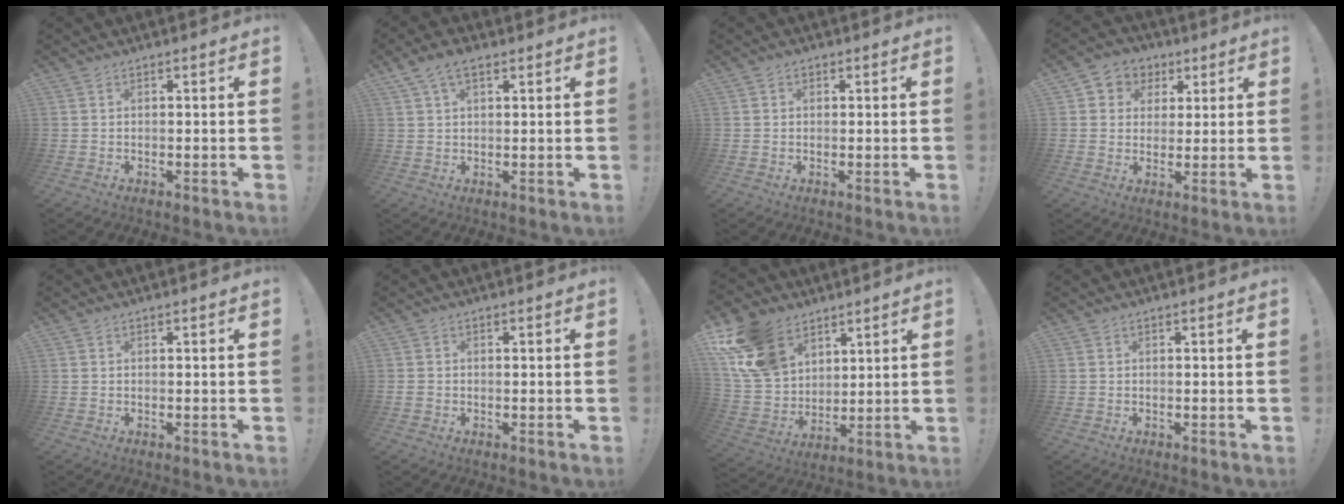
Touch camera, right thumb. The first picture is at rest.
{"total": 5.8, "force": [3.2, 2.9, 3.8], "torque": [-0.078, 0.001, 0.063]}
{"total": 1.1, "force": [0.2, 1.0, 0.4], "torque": [-0.006, 0.002, 0.004]}
{"total": 6.8, "force": [1.5, 6.4, 1.6], "torque": [-0.018, -0.006, 0.034]}
{"total": 0.0}
{"total": 1.1, "force": [-0.4, 0.9, 0.5], "torque": [-0.012, 0.005, -0.006]}
{"total": 18.2, "force": [10.5, 12.1, 8.5], "torque": [-0.169, -0.054, 0.206]}
{"total": 0.0}